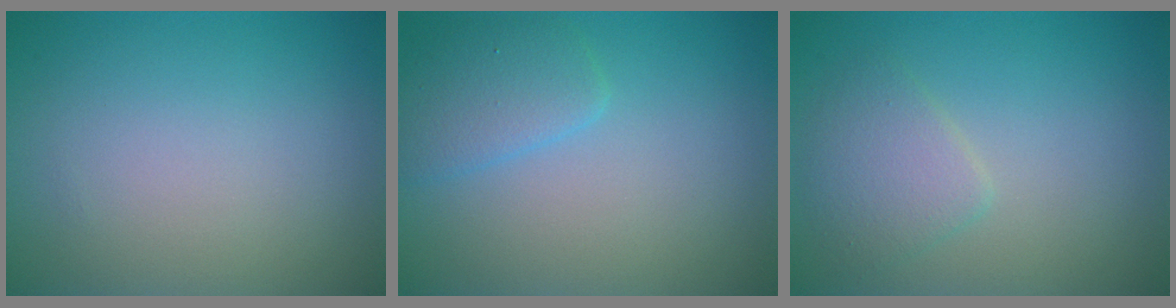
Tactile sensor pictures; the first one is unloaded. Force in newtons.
{"total": 2.6, "press": 2.6, "slide": 0.1}
{"total": 2.6, "press": 2.6, "slide": 0.1}